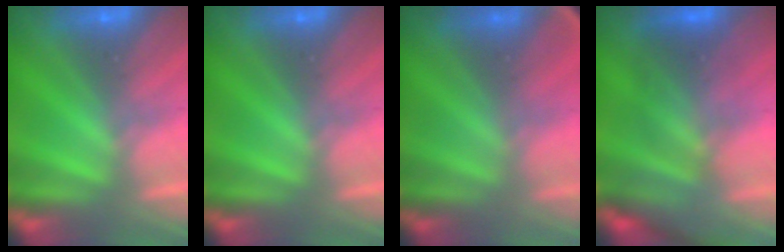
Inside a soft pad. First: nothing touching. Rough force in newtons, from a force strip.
{"total": 0.0}
{"total": 2.8}
{"total": 2.4}